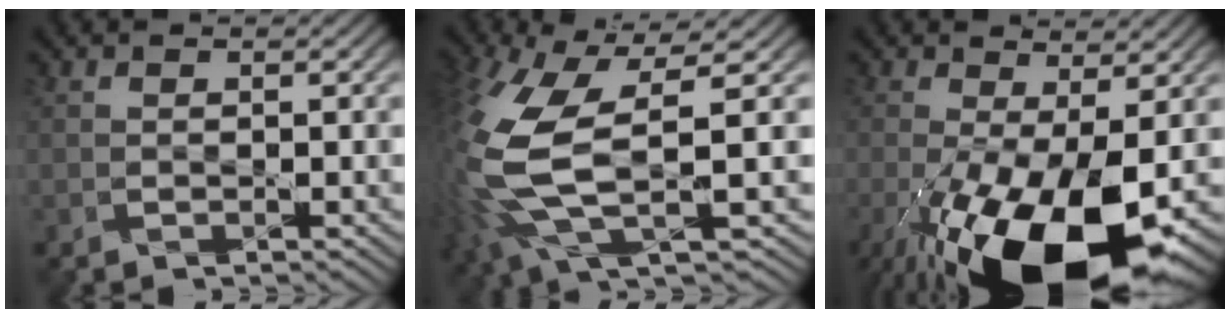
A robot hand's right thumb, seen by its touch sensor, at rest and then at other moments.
{"total": 13.4, "force": [-0.2, 5.7, 12.1], "torque": [-0.324, -0.035, 0.010]}
{"total": 16.3, "force": [-6.4, 6.8, 13.4], "torque": [-0.275, -0.052, -0.093]}